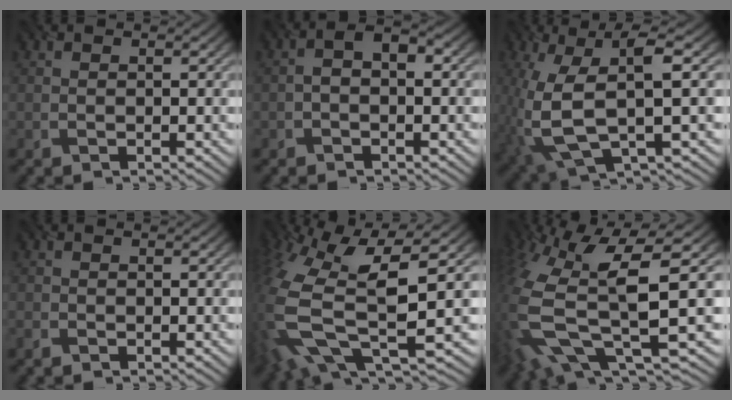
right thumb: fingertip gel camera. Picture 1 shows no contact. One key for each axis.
{"total": 3.0, "fx": -0.1, "fy": 1.6, "fz": 2.5, "tx": -0.049, "ty": 0.012, "tz": -0.008}
{"total": 11.3, "fx": -0.1, "fy": 4.1, "fz": 10.6, "tx": -0.242, "ty": -0.008, "tz": 0.004}
{"total": 0.9, "fx": -0.8, "fy": 0.3, "fz": 0.3, "tx": -0.012, "ty": -0.005, "tz": -0.019}
{"total": 15.2, "fx": -1.5, "fy": 6.4, "fz": 13.7, "tx": -0.337, "ty": -0.018, "tz": -0.008}
{"total": 13.9, "fx": -1.6, "fy": 5.3, "fz": 12.8, "tx": -0.309, "ty": -0.024, "tz": -0.006}